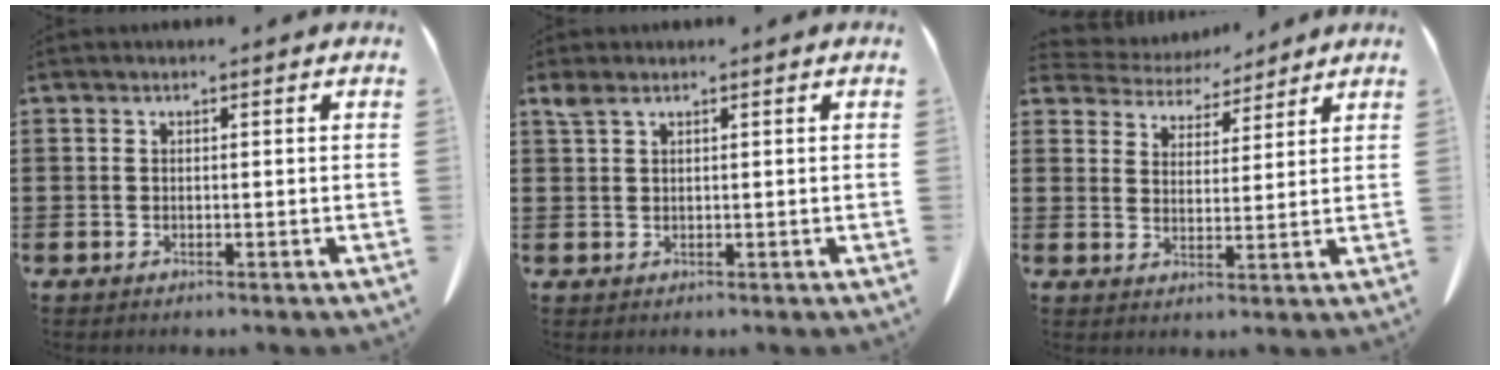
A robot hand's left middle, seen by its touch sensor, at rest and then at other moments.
{"total": 1.4, "force": [0.9, 0.7, 0.9], "torque": [-0.023, 0.002, 0.016]}
{"total": 3.9, "force": [3.7, 1.4, 0.0], "torque": [-0.023, -0.018, 0.062]}